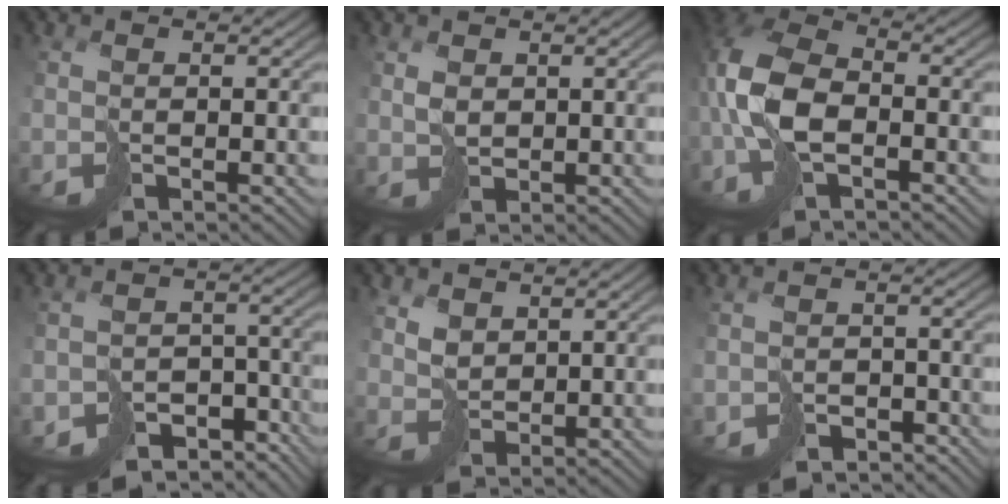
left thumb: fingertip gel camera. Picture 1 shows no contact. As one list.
[{"total": 2.0, "force": [0.7, 1.5, 1.1], "torque": [-0.030, -0.001, 0.016]}, {"total": 10.7, "force": [-2.7, 6.0, 8.4], "torque": [-0.213, 0.002, -0.068]}, {"total": 8.1, "force": [-6.3, 4.4, 2.7], "torque": [-0.048, -0.018, -0.095]}, {"total": 3.5, "force": [2.0, 2.2, 1.7], "torque": [-0.048, 0.000, 0.040]}, {"total": 3.2, "force": [-2.6, 1.8, 0.7], "torque": [-0.006, -0.005, -0.050]}]